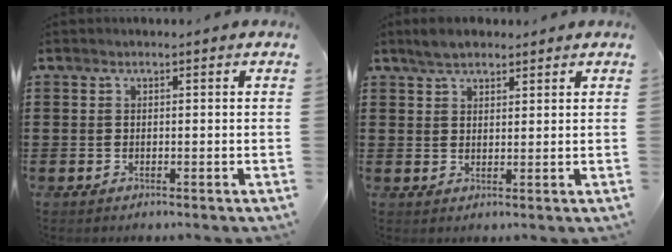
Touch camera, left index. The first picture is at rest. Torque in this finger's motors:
{"motor_torque": [0.88, -1.03, 0.09, 0.03]}